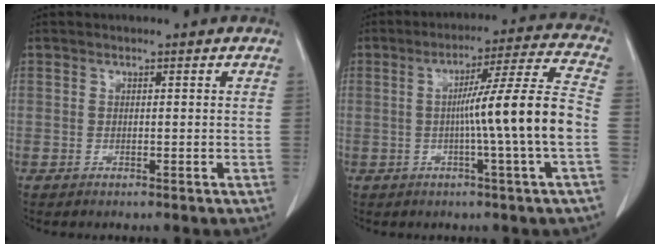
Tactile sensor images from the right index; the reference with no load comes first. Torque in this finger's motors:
{"motor_torque": [1.72, -0.40, 0.90, 0.21]}